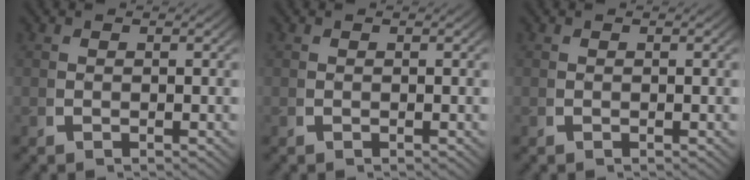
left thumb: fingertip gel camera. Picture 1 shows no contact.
{"total": 0.0}
{"total": 0.0}